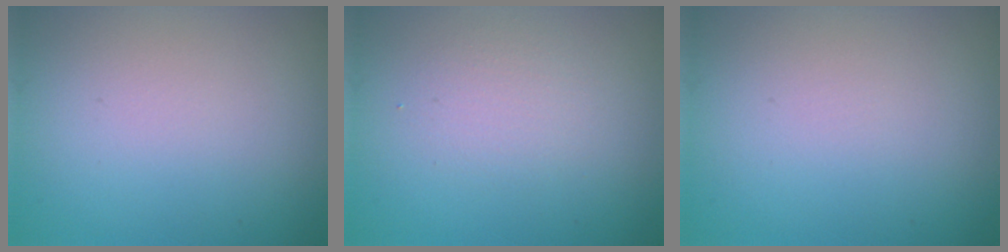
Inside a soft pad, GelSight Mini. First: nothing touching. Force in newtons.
{"total": 1.7, "press": 1.7, "slide": 0.1}
{"total": 0.0}